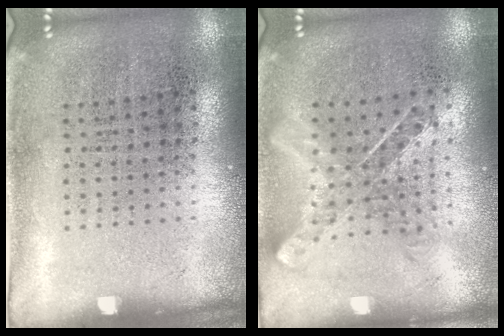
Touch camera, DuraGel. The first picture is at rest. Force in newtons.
{"total": 0.9, "press": 0.9, "slide": 0.0}